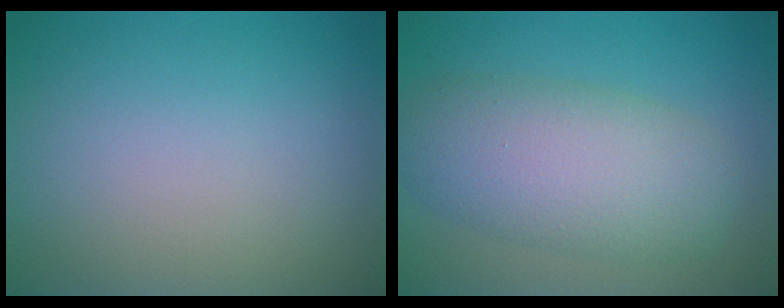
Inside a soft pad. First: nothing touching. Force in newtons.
{"total": 6.8, "press": 6.8, "slide": 0.3}